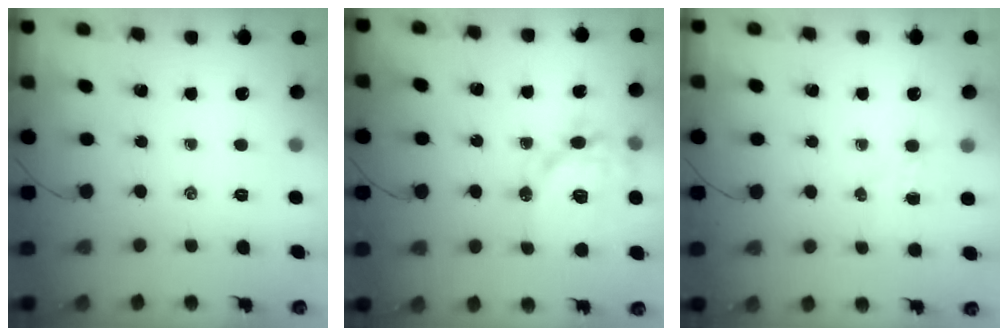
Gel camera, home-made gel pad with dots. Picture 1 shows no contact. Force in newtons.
{"total": 15.9, "press": 15.6, "slide": 3.0}
{"total": 3.7, "press": 3.6, "slide": 0.8}